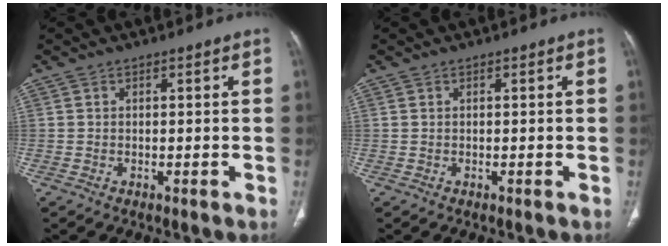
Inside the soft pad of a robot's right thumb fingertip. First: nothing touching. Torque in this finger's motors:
{"motor_torque": [0.32, 0.05, 0.07, -0.24, 0.03]}